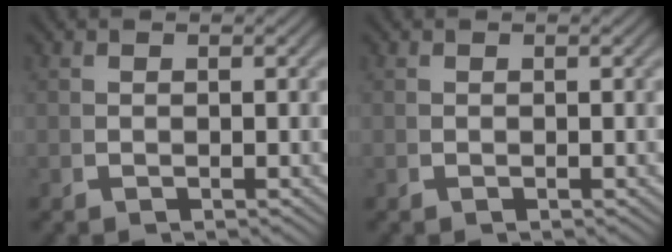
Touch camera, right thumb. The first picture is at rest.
{"total": 0.0}